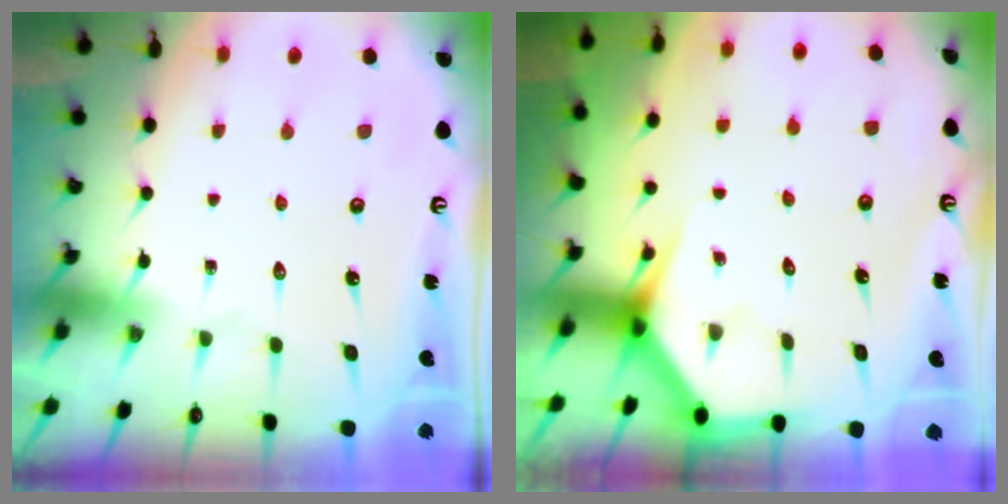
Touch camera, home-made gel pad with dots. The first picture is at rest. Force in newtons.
{"total": 3.6, "press": 3.5, "slide": 0.2}